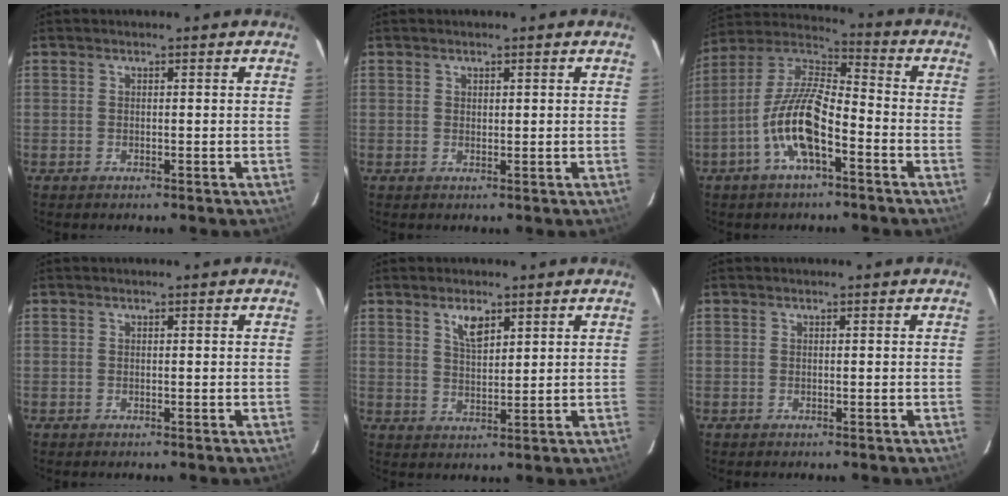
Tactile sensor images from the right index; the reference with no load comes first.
{"total": 0.8, "force": [0.5, 0.6, 0.2], "torque": [-0.003, 0.002, 0.008]}
{"total": 13.3, "force": [-5.7, 4.2, 11.3], "torque": [-0.234, 0.001, -0.113]}
{"total": 0.0}
{"total": 4.6, "force": [2.8, 1.9, 3.1], "torque": [-0.054, 0.000, 0.052]}
{"total": 0.0}